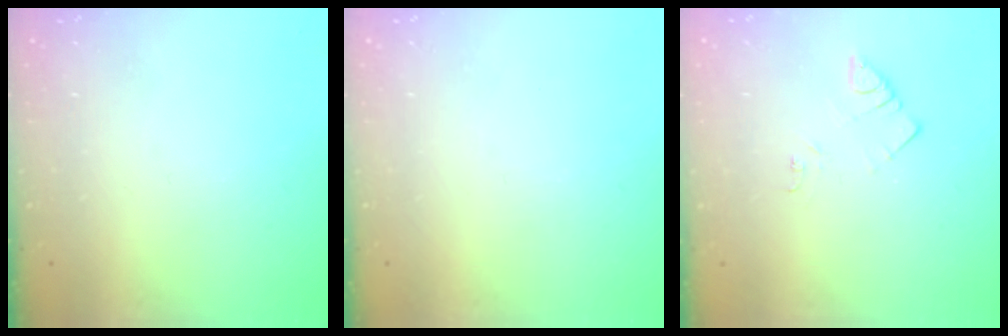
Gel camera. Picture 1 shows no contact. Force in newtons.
{"total": 0.0}
{"total": 2.9, "press": 2.9, "slide": 0.6}